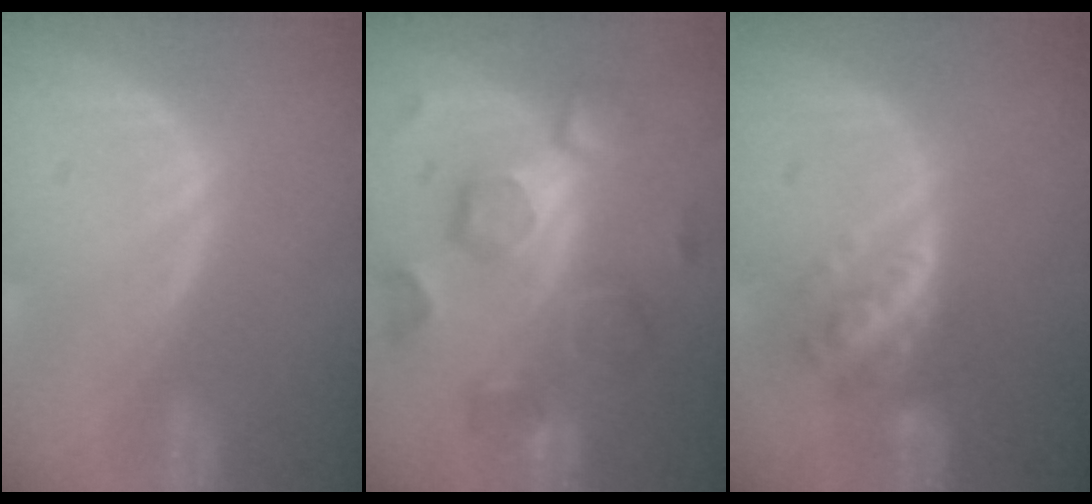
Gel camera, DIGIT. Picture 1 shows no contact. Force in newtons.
{"total": 9.8, "press": 9.8, "slide": 0.6}
{"total": 5.7, "press": 5.3, "slide": 2.3}